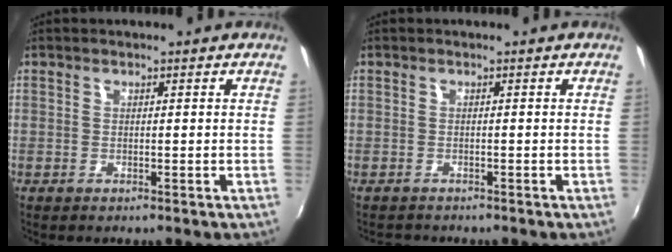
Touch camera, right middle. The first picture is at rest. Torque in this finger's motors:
{"motor_torque": [-0.23, -0.23, -0.14, -0.03]}